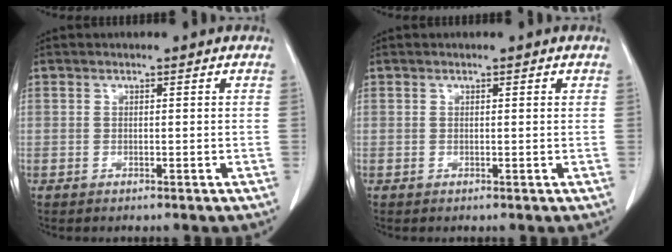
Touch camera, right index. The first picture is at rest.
{"total": 0.8, "force": [0.3, 0.4, 0.6], "torque": [-0.015, 0.004, 0.006]}